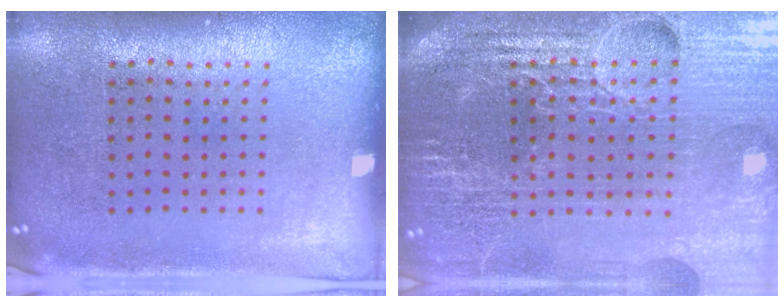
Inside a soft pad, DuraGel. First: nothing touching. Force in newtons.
{"total": 6.1, "press": 5.4, "slide": 2.8}